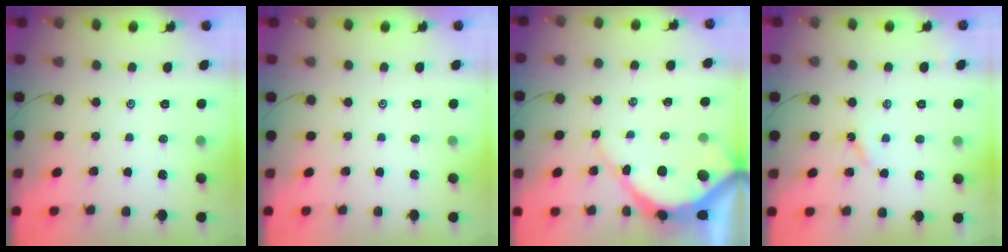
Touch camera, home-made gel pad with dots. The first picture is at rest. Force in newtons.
{"total": 0.0}
{"total": 7.9, "press": 7.9, "slide": 0.8}
{"total": 2.6, "press": 2.6, "slide": 0.3}